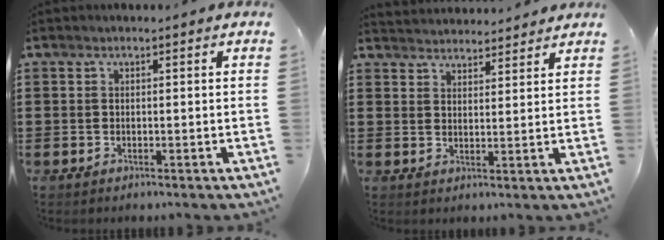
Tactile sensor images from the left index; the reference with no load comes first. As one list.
[{"total": 3.1, "force": [3.1, 0.2, -0.3], "torque": [-0.003, -0.012, 0.059]}]